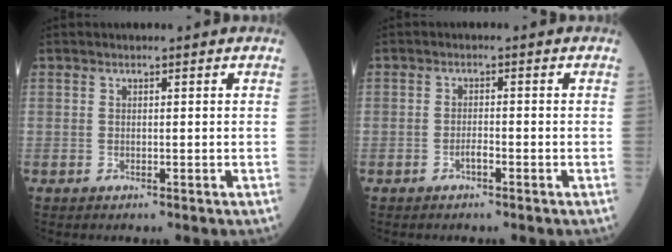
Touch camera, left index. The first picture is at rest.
{"total": 1.4, "force": [-0.9, 0.2, 1.0], "torque": [-0.020, 0.002, -0.017]}